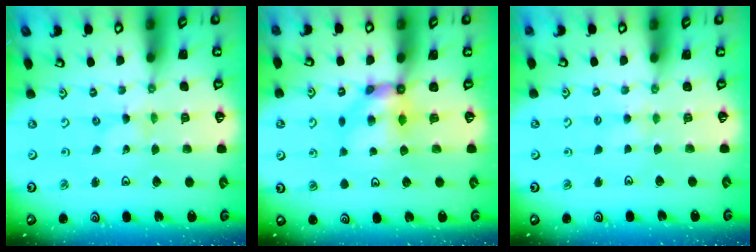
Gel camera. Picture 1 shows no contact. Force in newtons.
{"total": 7.0, "press": 7.0, "slide": 0.5}
{"total": 3.4, "press": 3.4, "slide": 0.4}